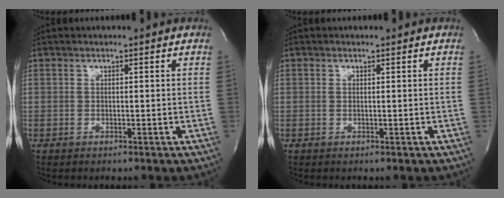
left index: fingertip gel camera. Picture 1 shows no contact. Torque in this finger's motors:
{"motor_torque": [0.00, 0.00, 0.00, 0.00]}